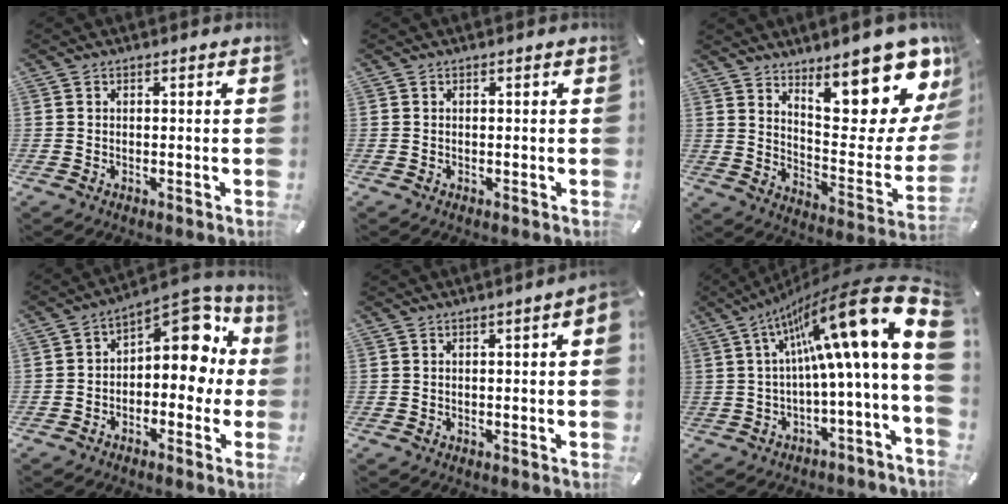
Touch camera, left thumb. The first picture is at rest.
{"total": 0.0}
{"total": 21.3, "force": [14.4, 8.1, 13.5], "torque": [-0.160, -0.117, 0.239]}
{"total": 12.7, "force": [3.8, 7.8, 9.2], "torque": [-0.104, -0.041, 0.065]}
{"total": 2.6, "force": [0.6, 0.1, 2.6], "torque": [-0.046, -0.001, 0.010]}
{"total": 24.6, "force": [9.2, 4.4, 22.4], "torque": [-0.356, -0.078, 0.145]}